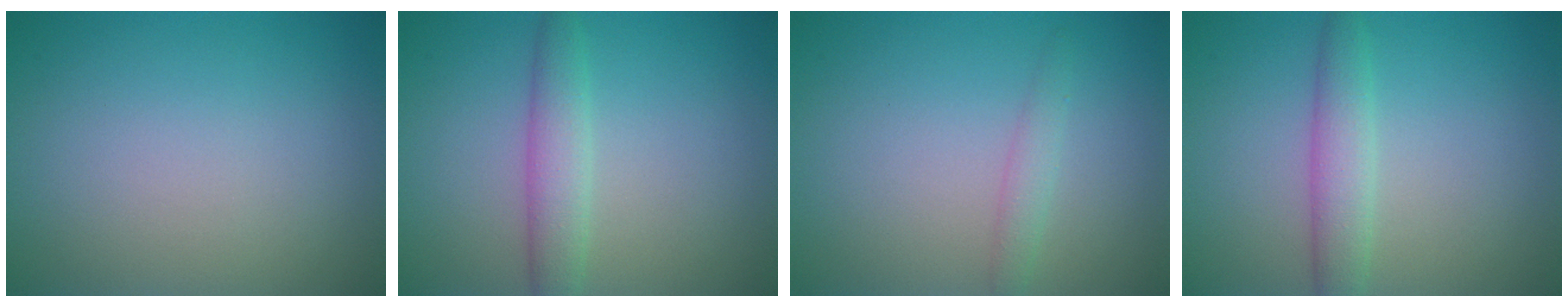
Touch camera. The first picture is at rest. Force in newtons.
{"total": 2.8, "press": 2.8, "slide": 0.1}
{"total": 1.4, "press": 1.4, "slide": 0.0}
{"total": 2.8, "press": 2.8, "slide": 0.1}